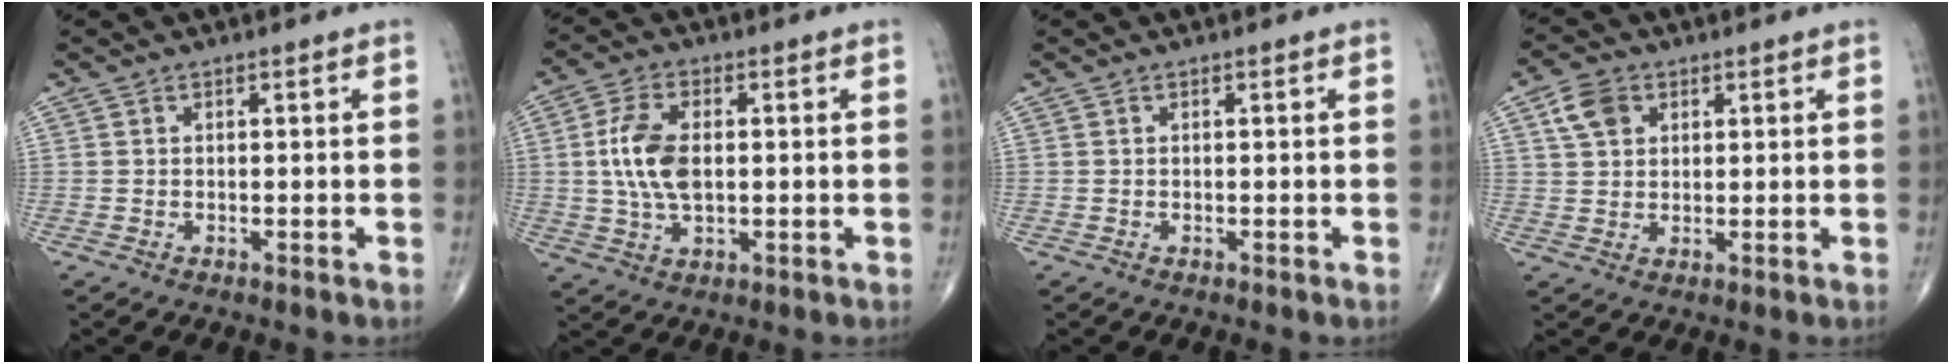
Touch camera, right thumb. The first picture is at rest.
{"total": 9.3, "force": [0.6, 5.0, 7.8], "torque": [-0.159, 0.001, 0.013]}
{"total": 0.0}
{"total": 5.7, "force": [2.3, 4.2, 3.0], "torque": [-0.043, 0.000, 0.041]}